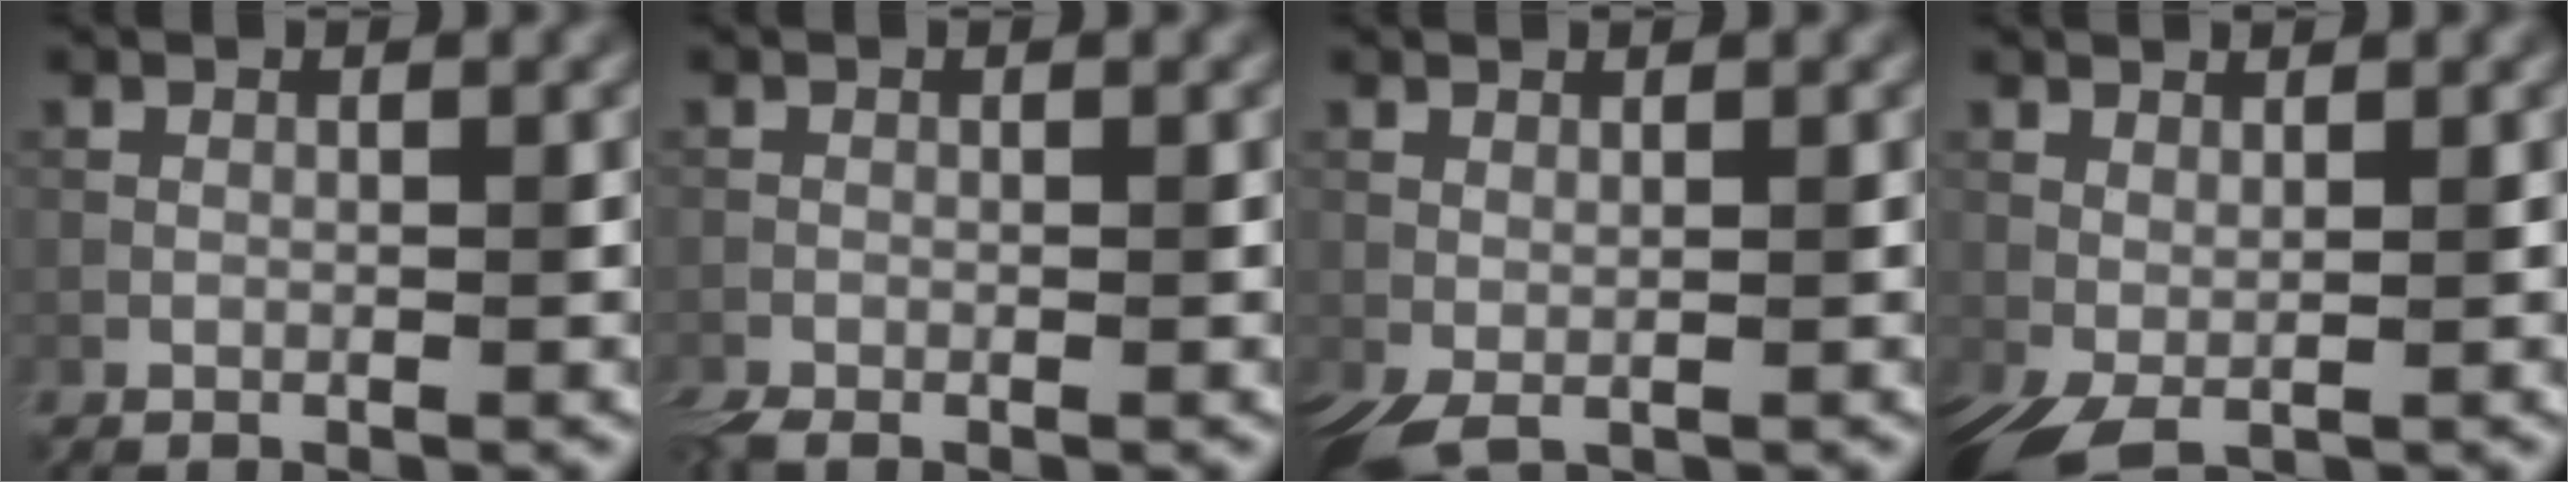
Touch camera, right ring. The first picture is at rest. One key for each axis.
{"total": 1.5, "fx": -1.2, "fy": 0.4, "fz": 1.0, "tx": -0.025, "ty": -0.003, "tz": -0.025}
{"total": 2.6, "fx": 0.2, "fy": 1.1, "fz": 2.3, "tx": -0.048, "ty": -0.004, "tz": 0.005}
{"total": 3.4, "fx": 0.2, "fy": 1.5, "fz": 3.1, "tx": -0.066, "ty": -0.005, "tz": 0.007}